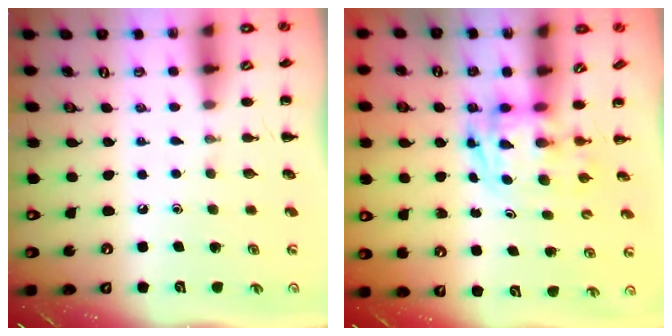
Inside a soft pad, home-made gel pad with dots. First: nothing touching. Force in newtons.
{"total": 2.8, "press": 2.8, "slide": 0.5}